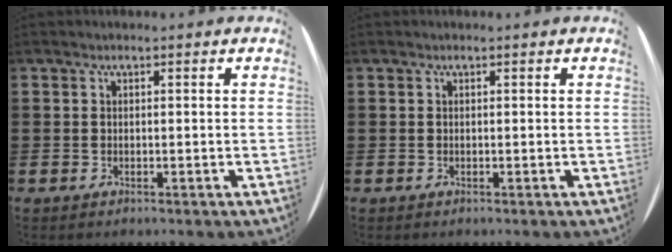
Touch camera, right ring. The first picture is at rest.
{"total": 0.0}